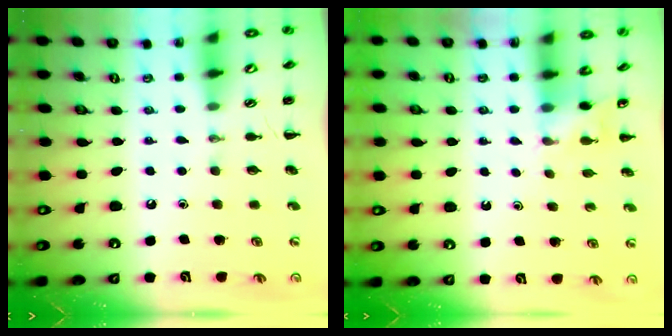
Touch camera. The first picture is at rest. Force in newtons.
{"total": 3.7, "press": 3.5, "slide": 1.1}